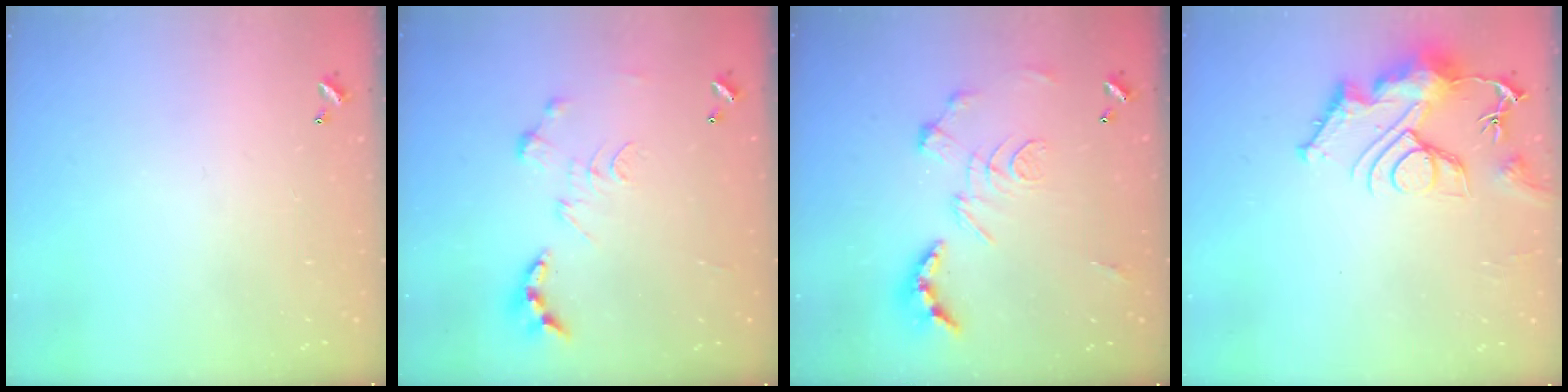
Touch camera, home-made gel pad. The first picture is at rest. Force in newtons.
{"total": 0.0}
{"total": 2.9, "press": 2.3, "slide": 1.7}
{"total": 11.9, "press": 11.8, "slide": 1.6}